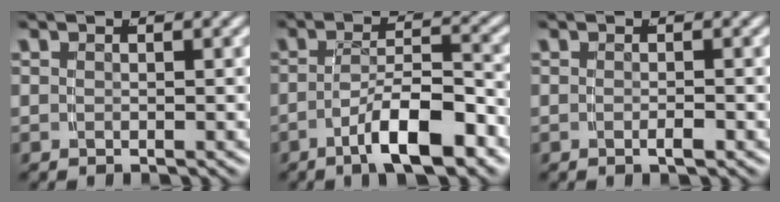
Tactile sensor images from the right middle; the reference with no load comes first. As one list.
[{"total": 5.9, "force": [-3.5, 1.4, 4.6], "torque": [-0.068, -0.007, -0.054]}, {"total": 0.9, "force": [-0.7, -0.1, 0.6], "torque": [-0.013, -0.001, -0.011]}]